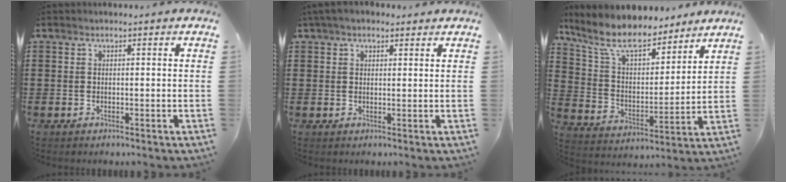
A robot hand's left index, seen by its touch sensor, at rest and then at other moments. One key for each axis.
{"total": 2.9, "fx": 2.1, "fy": 1.3, "fz": 1.5, "tx": -0.035, "ty": 0.009, "tz": 0.039}
{"total": 10.2, "fx": 8.7, "fy": 2.6, "fz": 4.6, "tx": -0.129, "ty": -0.045, "tz": 0.153}